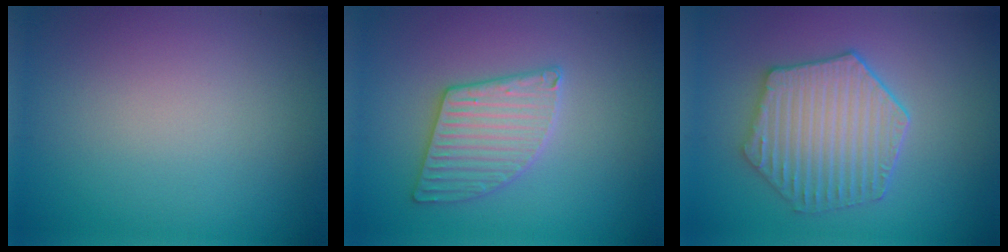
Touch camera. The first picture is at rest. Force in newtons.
{"total": 3.4, "press": 3.3, "slide": 0.7}
{"total": 5.8, "press": 4.8, "slide": 3.3}